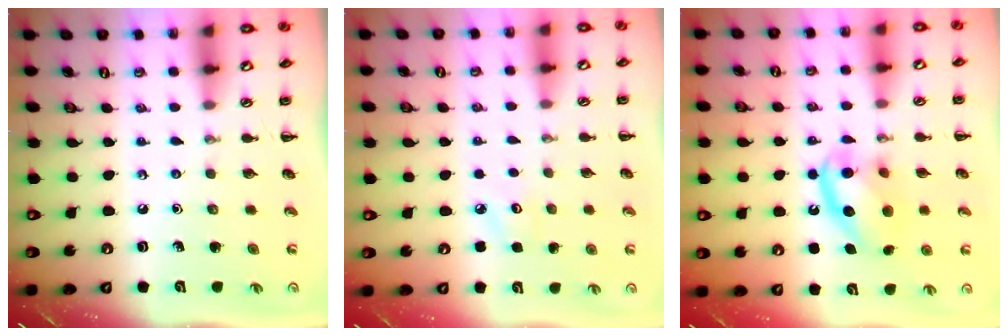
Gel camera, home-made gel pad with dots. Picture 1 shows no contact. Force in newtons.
{"total": 4.2, "press": 4.0, "slide": 1.3}
{"total": 14.5, "press": 14.3, "slide": 2.2}